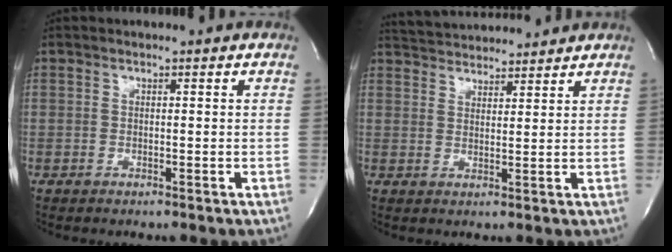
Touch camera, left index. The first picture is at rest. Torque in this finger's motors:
{"motor_torque": [0.06, -0.36, 0.23, 0.08]}